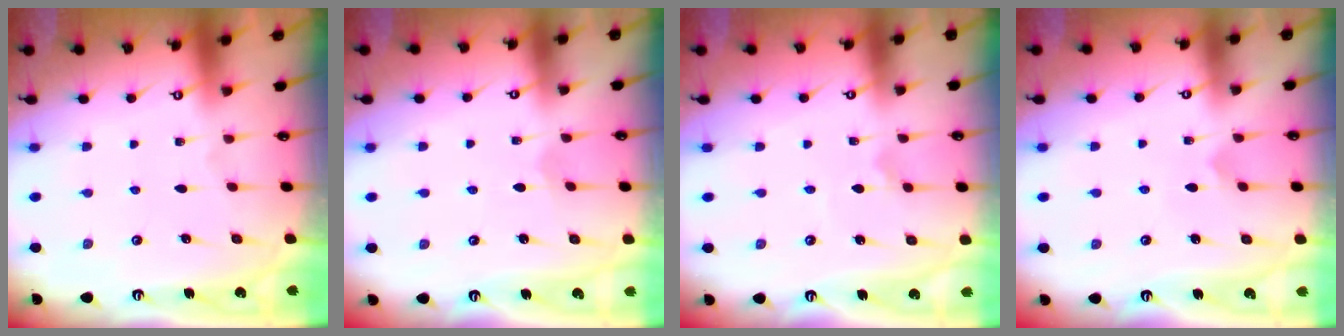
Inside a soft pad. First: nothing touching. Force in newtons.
{"total": 1.7, "press": 1.7, "slide": 0.1}
{"total": 0.6, "press": 0.6, "slide": 0.0}
{"total": 3.9, "press": 3.9, "slide": 0.2}